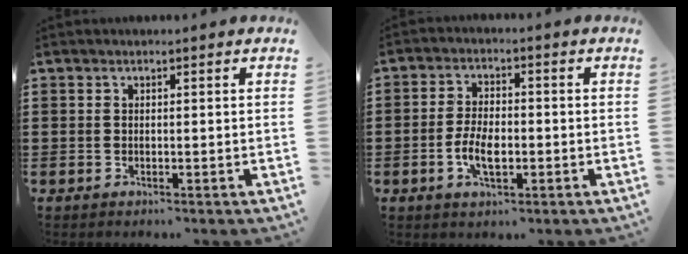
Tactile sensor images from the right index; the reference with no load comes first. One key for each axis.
{"total": 5.2, "fx": -1.4, "fy": 2.6, "fz": 4.3, "tx": -0.094, "ty": 0.001, "tz": -0.029}